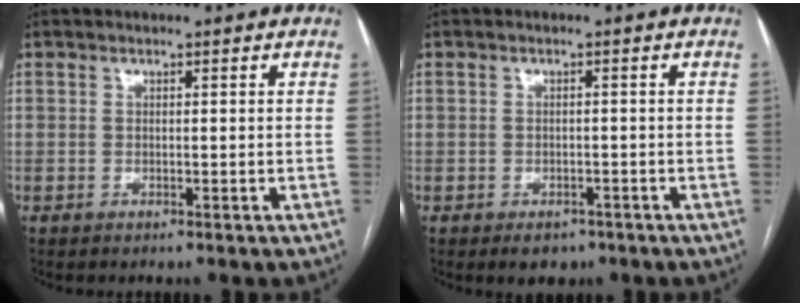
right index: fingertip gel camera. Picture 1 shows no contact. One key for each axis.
{"total": 3.1, "fx": -2.0, "fy": 2.1, "fz": 1.1, "tx": -0.008, "ty": 0.003, "tz": -0.018}